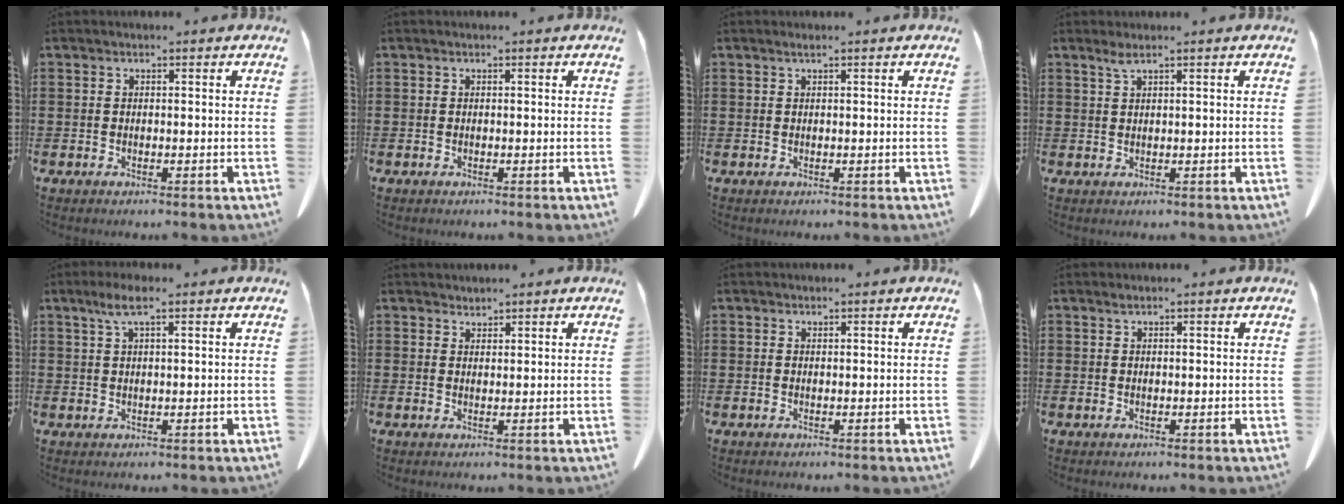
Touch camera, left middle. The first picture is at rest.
{"total": 0.0}
{"total": 0.6, "force": [0.3, -0.1, 0.5], "torque": [-0.008, -0.001, 0.007]}
{"total": 1.5, "force": [1.0, 0.0, 1.1], "torque": [-0.024, 0.000, 0.019]}
{"total": 3.4, "force": [1.8, 0.5, 2.8], "torque": [-0.060, 0.005, 0.030]}
{"total": 1.3, "force": [1.3, 0.1, -0.1], "torque": [0.000, -0.001, 0.025]}
{"total": 0.0}
{"total": 0.5, "force": [0.4, 0.0, 0.4], "torque": [-0.008, 0.000, 0.008]}